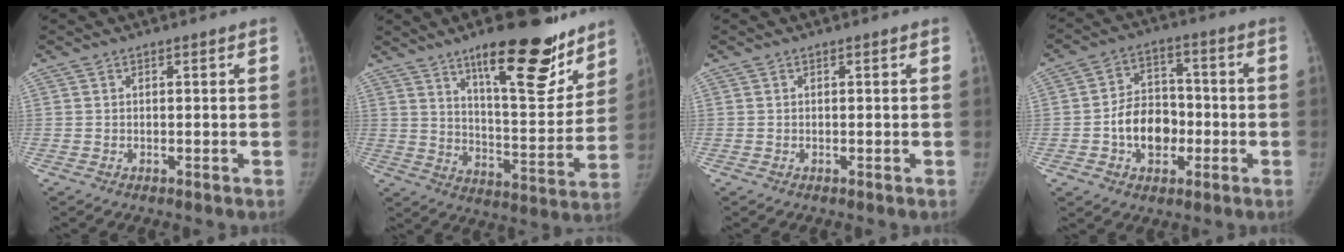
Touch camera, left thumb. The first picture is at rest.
{"total": 21.3, "force": [13.9, 6.5, 14.7], "torque": [-0.166, -0.083, 0.214]}
{"total": 0.0}
{"total": 11.1, "force": [-2.5, 8.4, 6.8], "torque": [-0.073, 0.027, -0.044]}